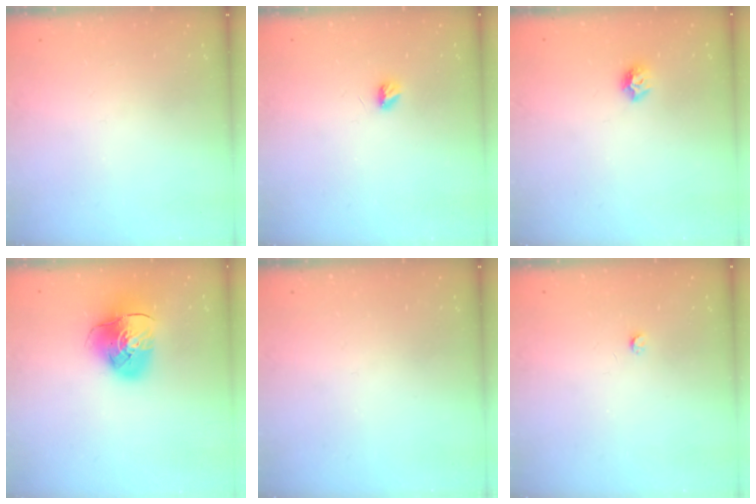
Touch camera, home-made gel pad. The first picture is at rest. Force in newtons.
{"total": 3.8, "press": 3.7, "slide": 0.5}
{"total": 6.7, "press": 6.7, "slide": 0.8}
{"total": 10.6, "press": 10.5, "slide": 1.2}
{"total": 0.0}
{"total": 2.5, "press": 2.5, "slide": 0.4}